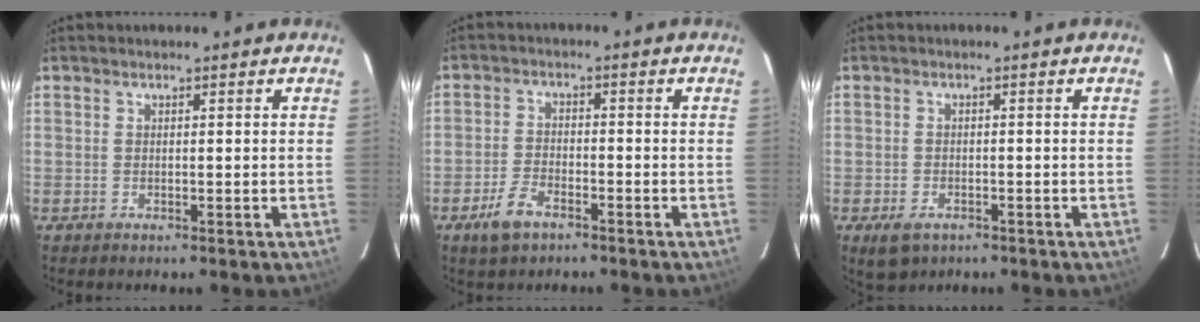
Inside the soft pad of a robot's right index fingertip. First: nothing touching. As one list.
[{"total": 5.6, "force": [-3.7, 2.7, 3.2], "torque": [-0.082, -0.002, -0.070]}, {"total": 4.3, "force": [-2.5, 2.7, 2.2], "torque": [-0.049, -0.011, -0.038]}]